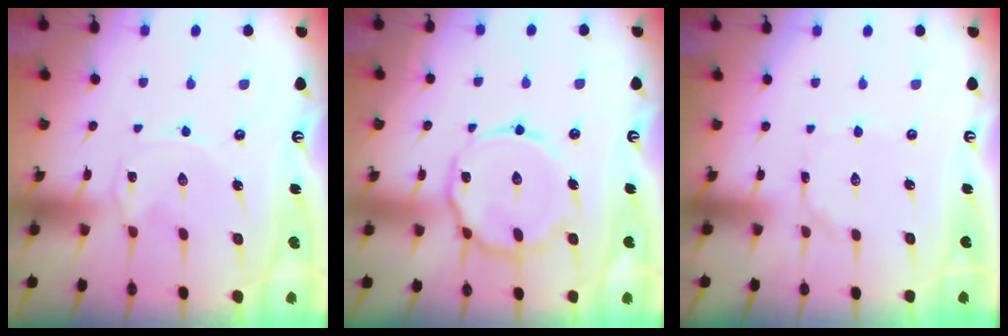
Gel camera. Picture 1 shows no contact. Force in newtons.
{"total": 13.2, "press": 13.1, "slide": 1.0}
{"total": 1.4, "press": 1.4, "slide": 0.1}